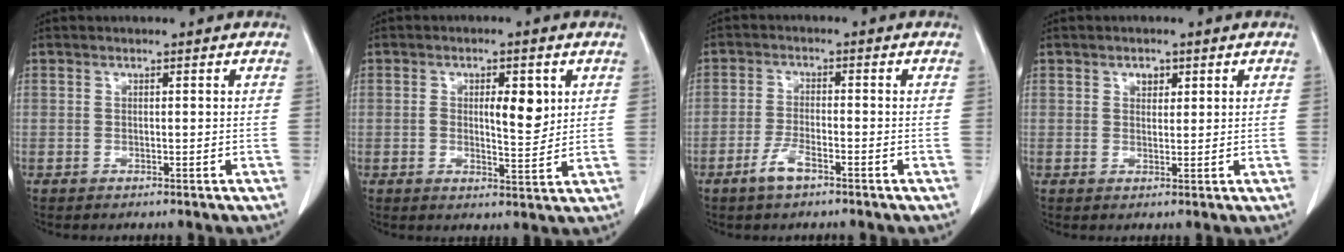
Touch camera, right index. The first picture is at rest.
{"total": 5.7, "force": [1.3, 1.9, 5.2], "torque": [-0.079, -0.004, 0.020]}
{"total": 3.7, "force": [-2.3, 0.9, 2.7], "torque": [-0.058, 0.001, -0.043]}
{"total": 1.8, "force": [1.0, 1.2, 0.9], "torque": [-0.013, 0.000, 0.015]}